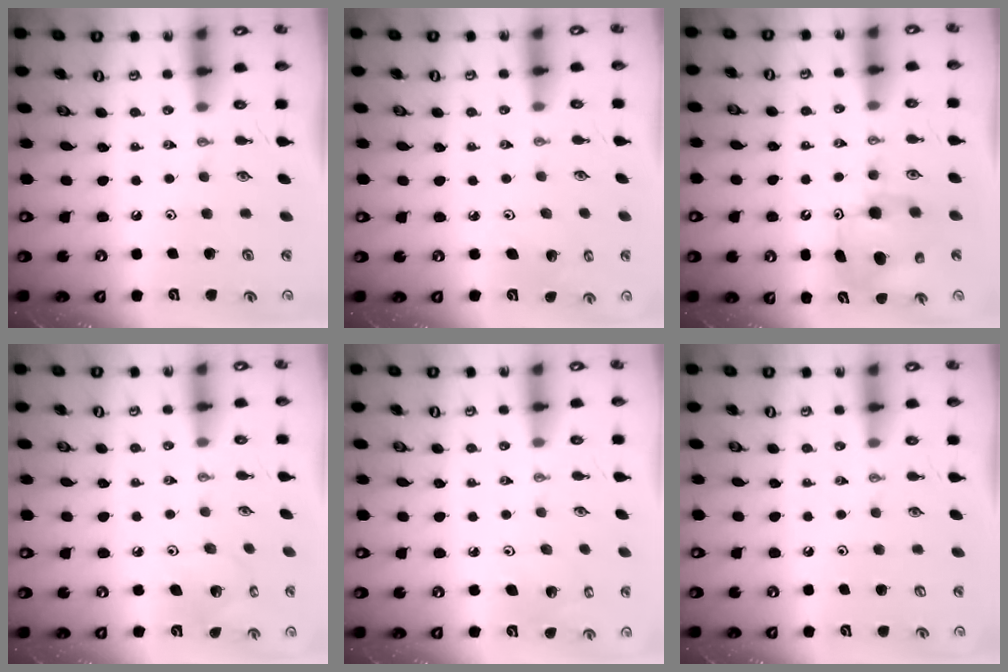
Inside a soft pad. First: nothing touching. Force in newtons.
{"total": 3.6, "press": 3.3, "slide": 1.4}
{"total": 7.7, "press": 7.7, "slide": 0.2}
{"total": 4.4, "press": 4.4, "slide": 0.2}
{"total": 4.7, "press": 4.6, "slide": 1.2}
{"total": 0.7, "press": 0.1, "slide": 0.7}